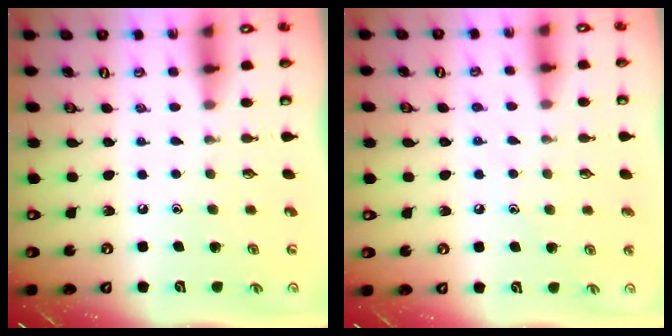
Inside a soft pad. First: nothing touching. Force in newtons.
{"total": 4.8, "press": 4.8, "slide": 0.5}